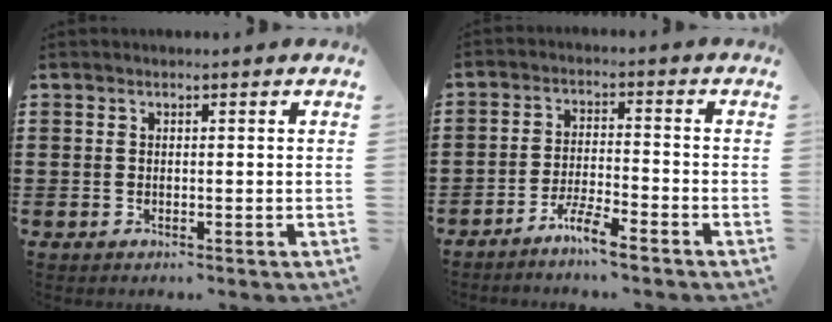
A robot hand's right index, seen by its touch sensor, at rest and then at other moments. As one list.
[{"total": 4.5, "force": [-3.9, 0.2, 2.2], "torque": [-0.052, 0.000, -0.077]}]